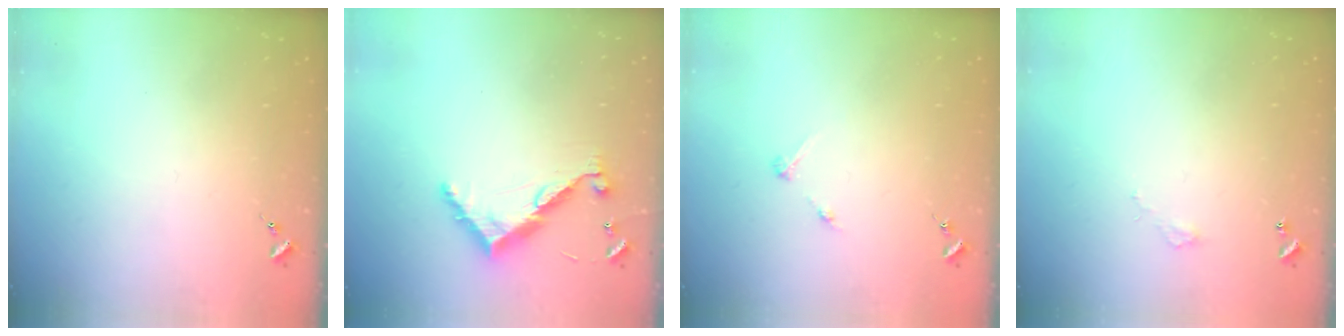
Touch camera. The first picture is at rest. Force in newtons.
{"total": 9.0, "press": 9.0, "slide": 0.5}
{"total": 2.8, "press": 2.8, "slide": 0.3}
{"total": 2.8, "press": 2.8, "slide": 0.2}